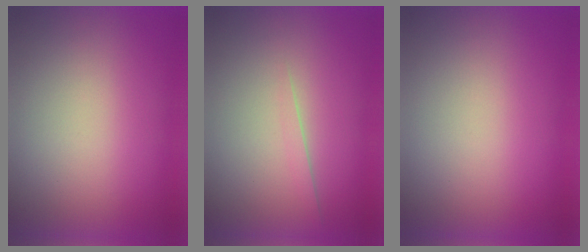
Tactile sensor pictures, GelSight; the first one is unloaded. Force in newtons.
{"total": 1.4}
{"total": 0.0}